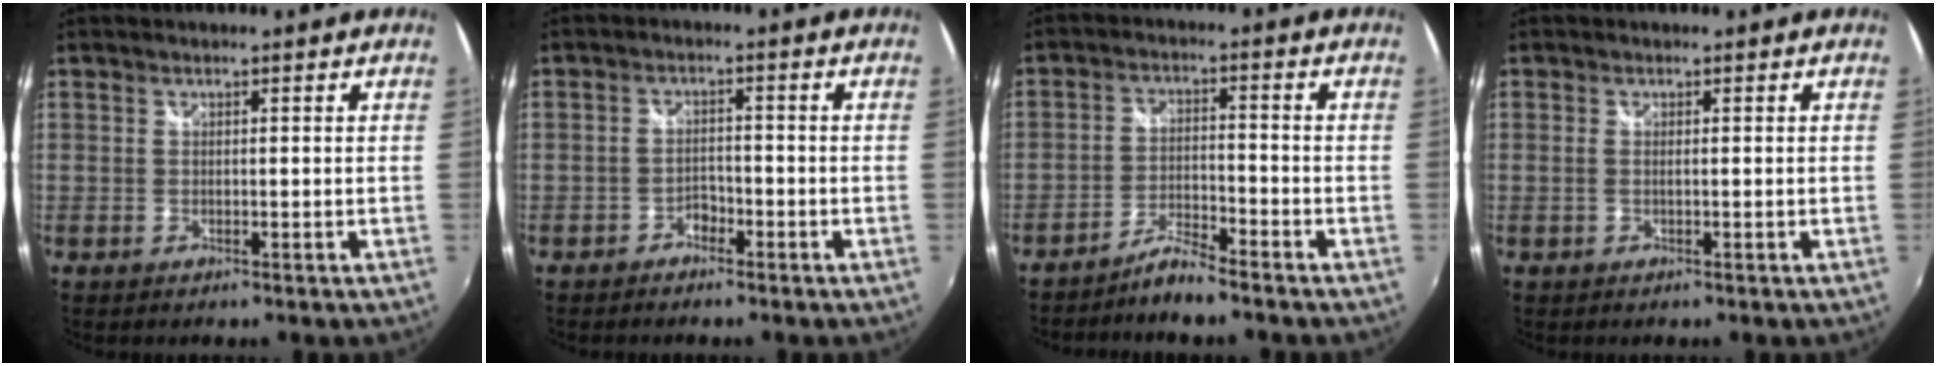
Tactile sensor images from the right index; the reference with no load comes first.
{"total": 2.4, "force": [-1.8, 1.3, 0.7], "torque": [-0.017, 0.004, -0.029]}
{"total": 4.6, "force": [-4.2, -0.1, 1.7], "torque": [-0.050, 0.007, -0.082]}
{"total": 0.9, "force": [0.0, 0.1, 0.9], "torque": [-0.020, 0.000, -0.003]}